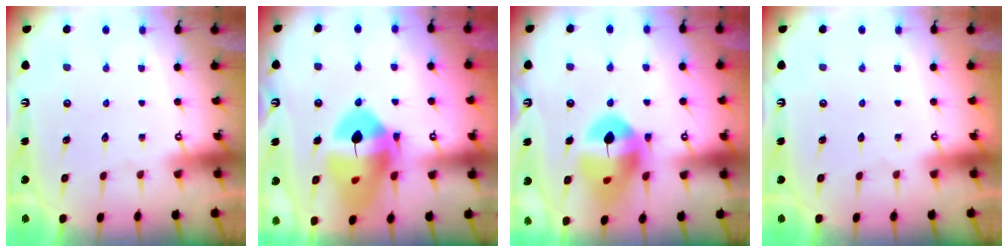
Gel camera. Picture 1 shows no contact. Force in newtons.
{"total": 17.9, "press": 17.8, "slide": 1.9}
{"total": 14.9, "press": 14.8, "slide": 1.4}
{"total": 0.0}